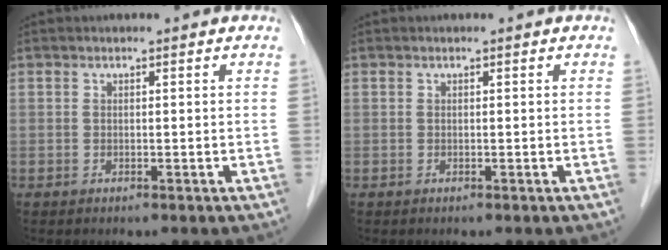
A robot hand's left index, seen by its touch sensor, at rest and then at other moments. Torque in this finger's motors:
{"motor_torque": [0.00, 0.00, 0.00, 0.00]}